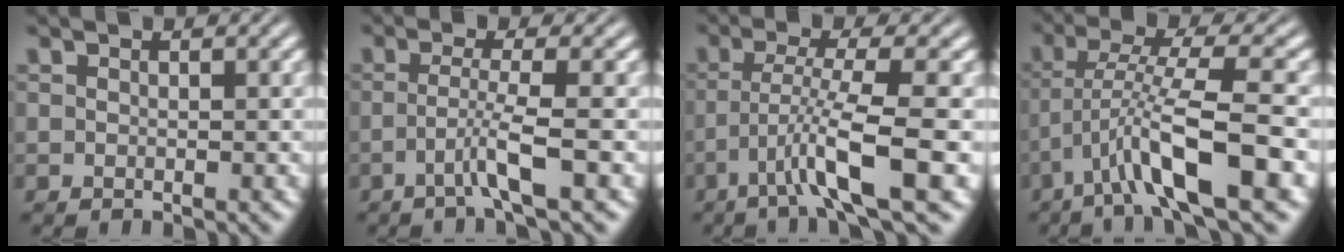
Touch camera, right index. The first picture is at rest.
{"total": 2.9, "force": [-1.4, -1.4, 2.2], "torque": [-0.040, -0.014, -0.017]}
{"total": 5.1, "force": [-1.8, -0.4, 4.7], "torque": [-0.086, -0.015, -0.021]}
{"total": 5.6, "force": [-1.3, 0.6, 5.4], "torque": [-0.108, -0.014, -0.012]}